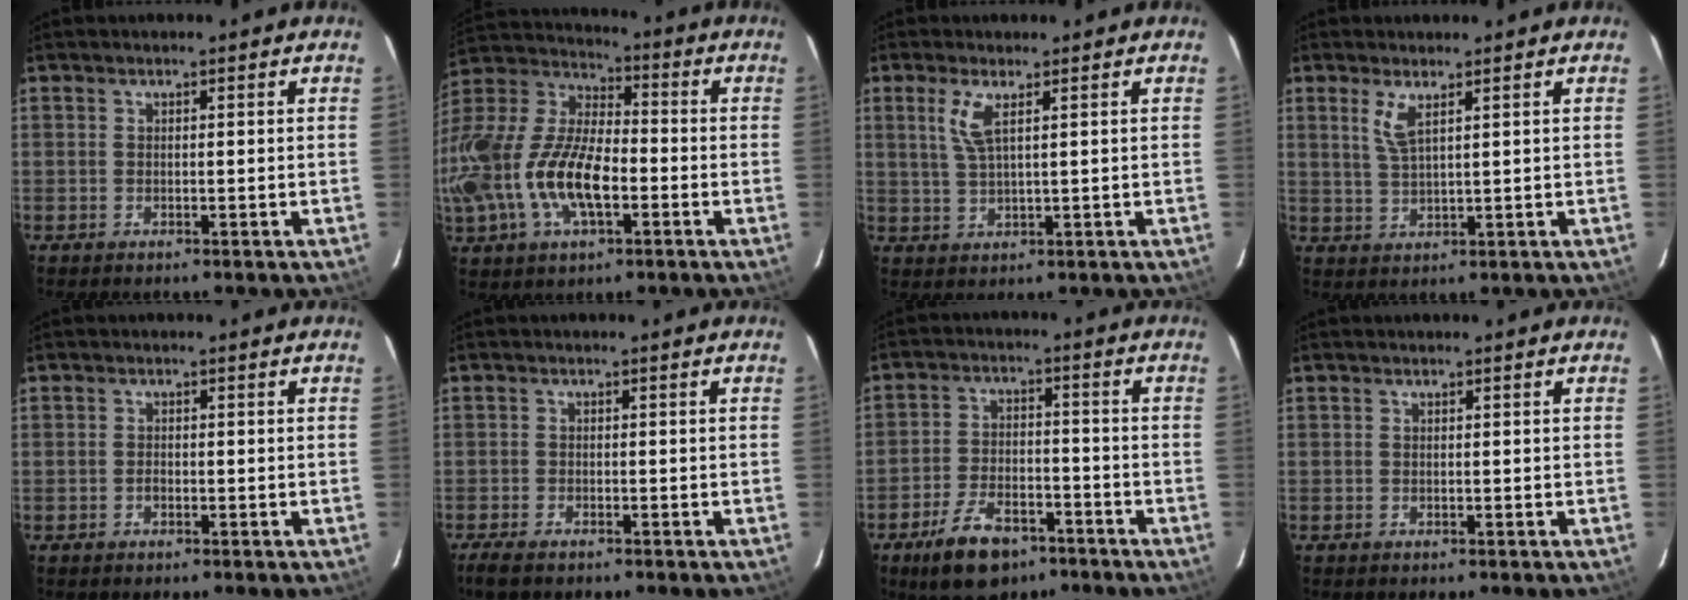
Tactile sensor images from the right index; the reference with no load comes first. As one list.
[{"total": 25.1, "force": [-6.3, 12.5, 20.9], "torque": [-0.462, -0.022, -0.117]}, {"total": 4.1, "force": [1.8, 0.7, 3.7], "torque": [-0.080, 0.000, 0.038]}, {"total": 3.7, "force": [2.0, 0.7, 3.1], "torque": [-0.064, -0.003, 0.041]}, {"total": 0.9, "force": [-0.4, 0.7, 0.4], "torque": [-0.007, 0.002, -0.007]}, {"total": 3.4, "force": [-2.5, 0.8, 2.2], "torque": [-0.056, -0.015, -0.047]}, {"total": 11.0, "force": [-6.9, 5.5, 6.6], "torque": [-0.144, -0.002, -0.111]}, {"total": 0.0}]